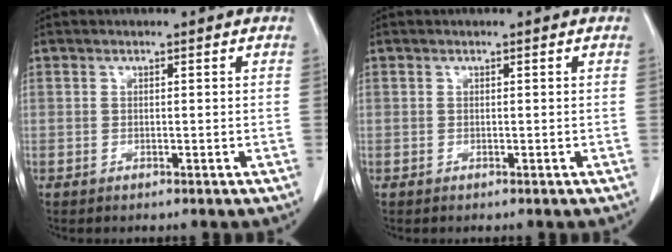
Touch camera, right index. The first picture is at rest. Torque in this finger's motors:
{"motor_torque": [0.00, 0.00, 0.00, 0.00]}